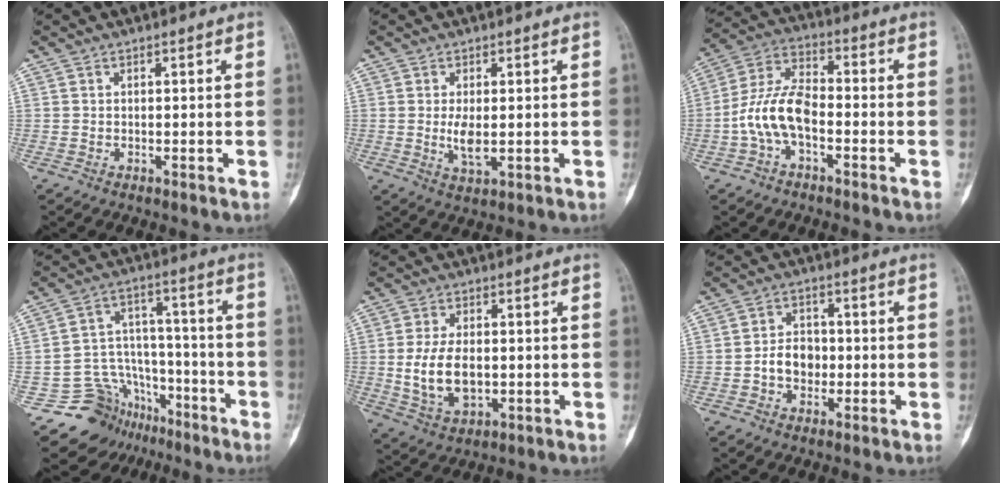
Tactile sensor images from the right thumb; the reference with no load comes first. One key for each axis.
{"total": 4.2, "fx": 0.0, "fy": 1.8, "fz": 3.8, "tx": -0.074, "ty": -0.011, "tz": 0.006}
{"total": 10.3, "fx": -2.8, "fy": 5.3, "fz": 8.4, "tx": -0.171, "ty": 0.039, "tz": -0.062}
{"total": 13.6, "fx": -8.4, "fy": 10.5, "fz": 2.1, "tx": -0.006, "ty": 0.122, "tz": -0.125}
{"total": 10.0, "fx": -0.5, "fy": 6.1, "fz": 8.0, "tx": -0.143, "ty": -0.006, "tz": 0.000}
{"total": 6.0, "fx": -1.1, "fy": 4.6, "fz": 3.6, "tx": -0.039, "ty": 0.019, "tz": -0.024}